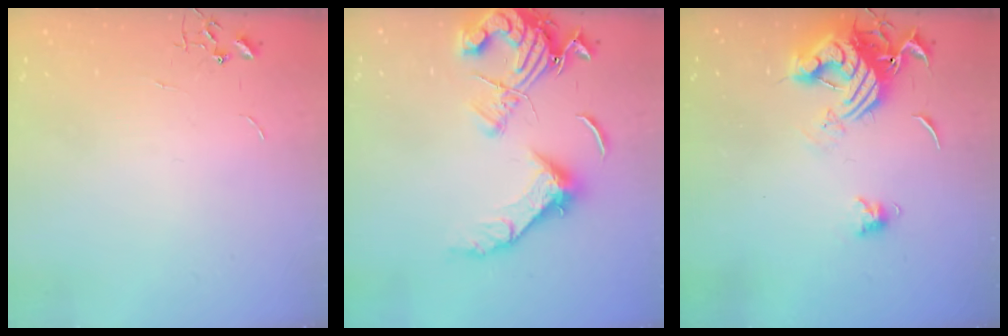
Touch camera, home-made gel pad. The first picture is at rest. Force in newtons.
{"total": 16.5, "press": 16.3, "slide": 2.9}
{"total": 14.0, "press": 13.9, "slide": 1.7}